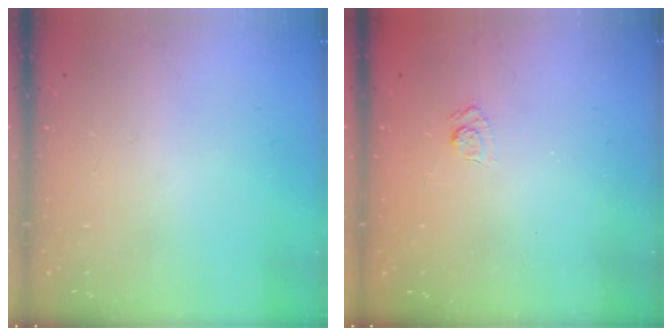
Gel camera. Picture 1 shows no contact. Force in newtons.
{"total": 2.5, "press": 2.1, "slide": 1.3}